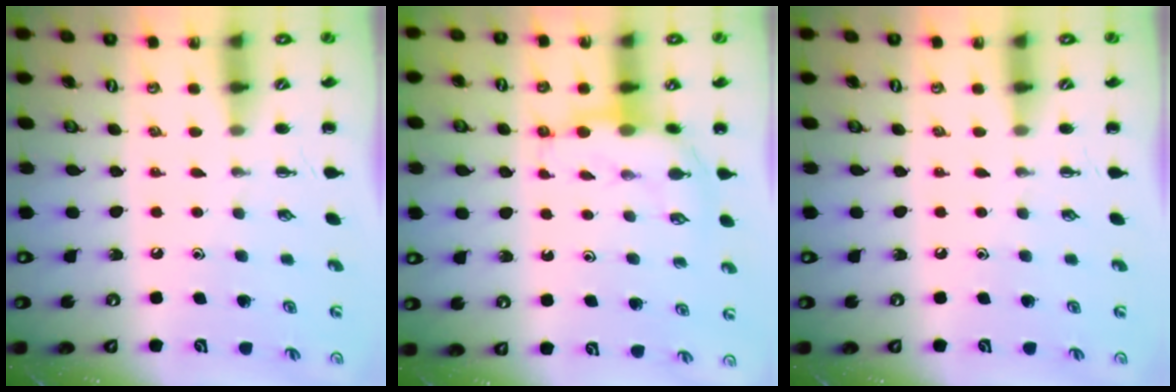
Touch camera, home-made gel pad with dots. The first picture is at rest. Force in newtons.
{"total": 7.7, "press": 7.6, "slide": 1.1}
{"total": 0.0}